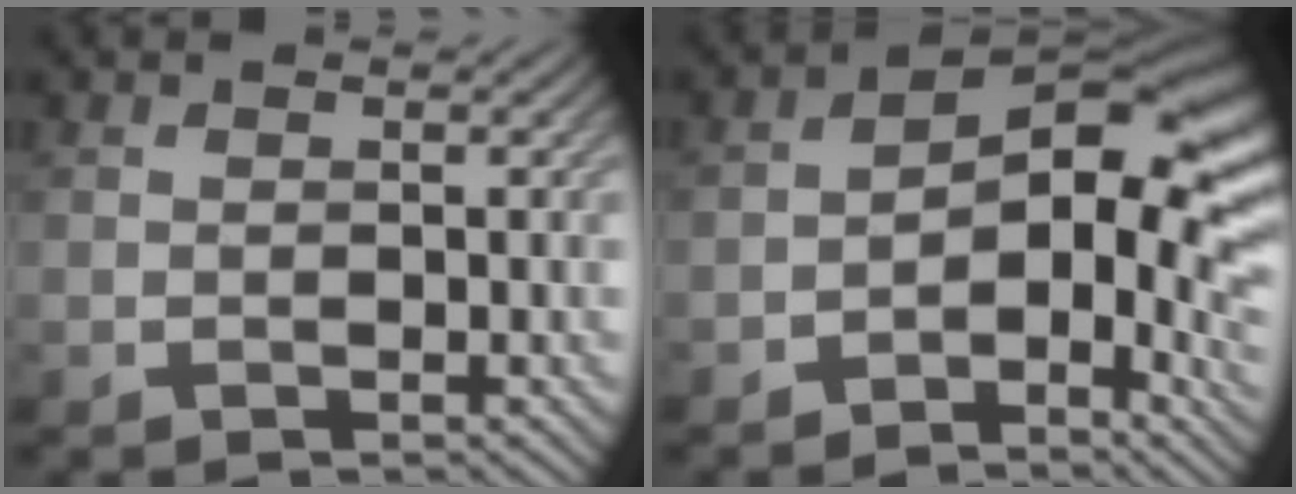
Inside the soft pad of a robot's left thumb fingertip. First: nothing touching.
{"total": 12.1, "force": [-1.9, 6.3, 10.2], "torque": [-0.123, 0.000, -0.030]}